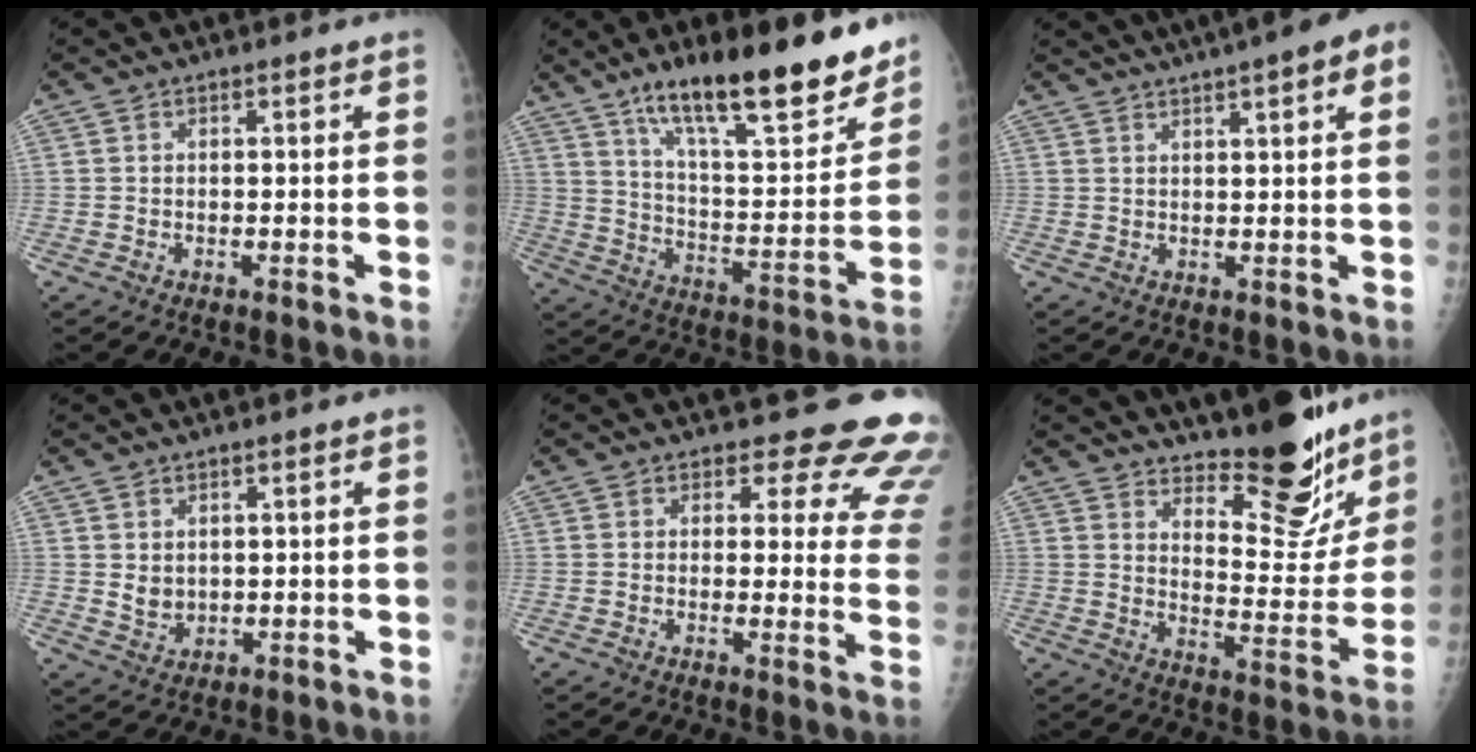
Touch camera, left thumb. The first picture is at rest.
{"total": 24.5, "force": [16.9, 6.6, 16.5], "torque": [-0.216, -0.079, 0.271]}
{"total": 10.7, "force": [6.1, 1.9, 8.6], "torque": [-0.109, 0.016, 0.074]}
{"total": 3.3, "force": [0.8, 2.6, 1.8], "torque": [-0.020, -0.012, 0.025]}
{"total": 15.0, "force": [13.4, 5.6, 3.8], "torque": [0.016, -0.107, 0.116]}
{"total": 17.0, "force": [13.9, 5.6, 8.0], "torque": [-0.059, -0.124, 0.197]}